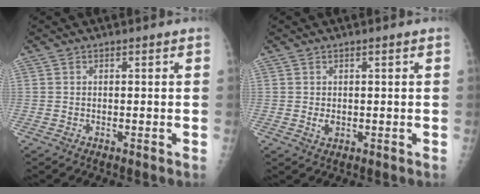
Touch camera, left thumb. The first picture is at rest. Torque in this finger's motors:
{"motor_torque": [0.35, 0.53, 0.38, -0.21, 0.00]}